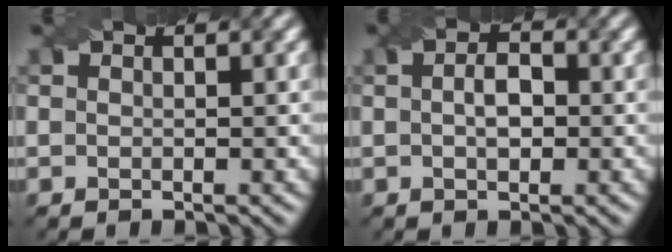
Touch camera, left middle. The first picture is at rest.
{"total": 2.3, "force": [-0.2, 1.2, 1.9], "torque": [-0.037, 0.005, -0.003]}